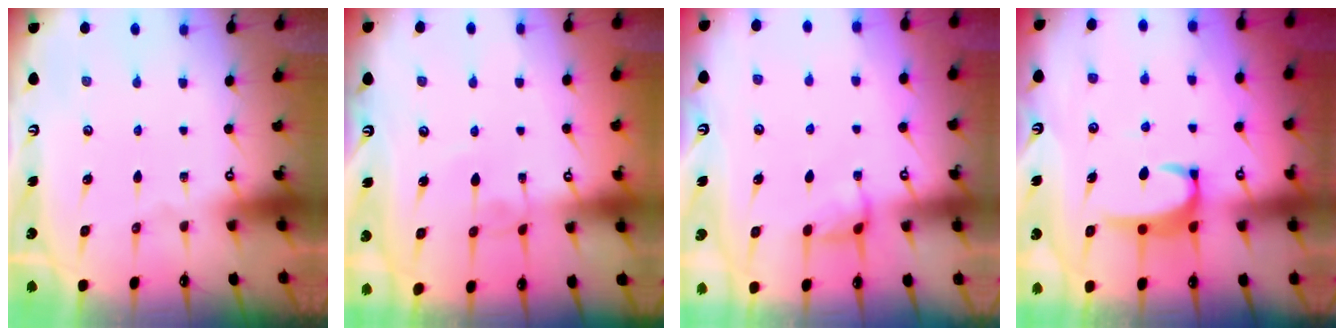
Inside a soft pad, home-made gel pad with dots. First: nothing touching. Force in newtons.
{"total": 2.4, "press": 2.4, "slide": 0.2}
{"total": 2.2, "press": 2.1, "slide": 0.6}
{"total": 3.3, "press": 3.3, "slide": 0.3}